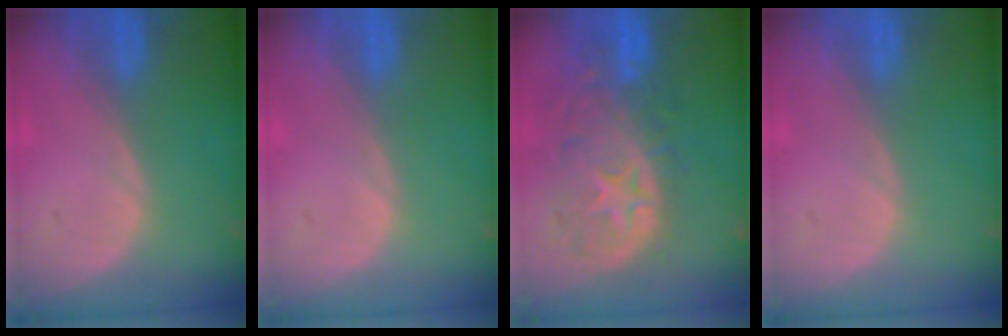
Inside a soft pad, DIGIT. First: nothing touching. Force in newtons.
{"total": 0.0}
{"total": 11.2, "press": 9.8, "slide": 5.3}
{"total": 0.0}